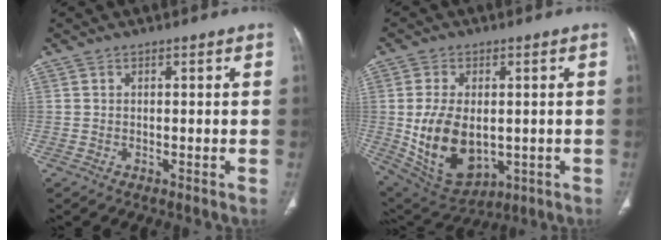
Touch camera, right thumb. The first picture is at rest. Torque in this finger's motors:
{"motor_torque": [-0.16, 1.20, 0.79, 0.88, 0.14]}